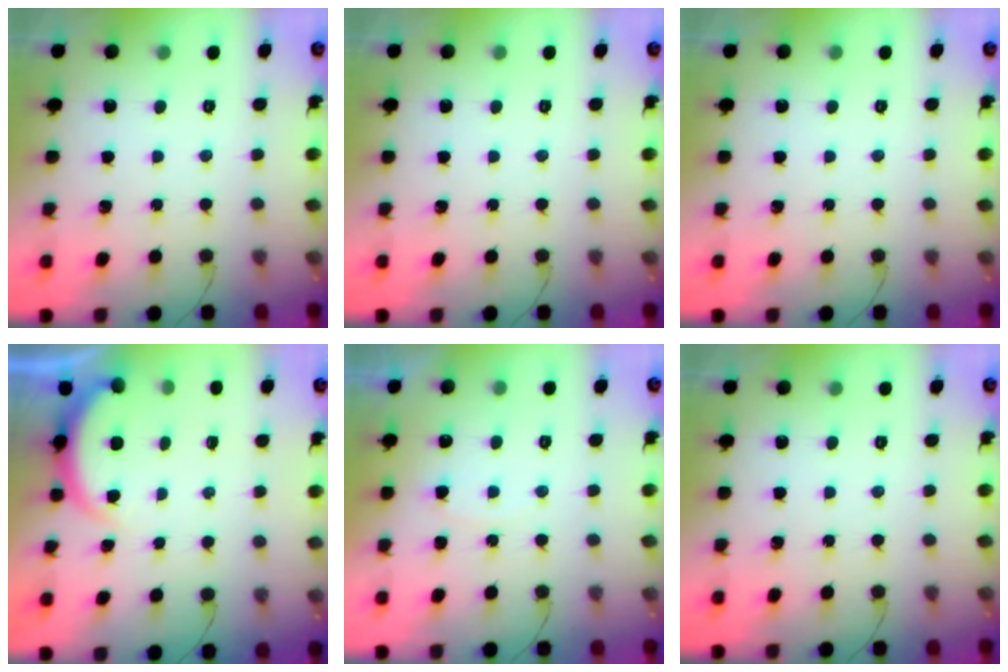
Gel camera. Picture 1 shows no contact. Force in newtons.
{"total": 0.0}
{"total": 0.0}
{"total": 2.5, "press": 2.4, "slide": 0.6}
{"total": 4.7, "press": 4.7, "slide": 0.4}
{"total": 0.0}